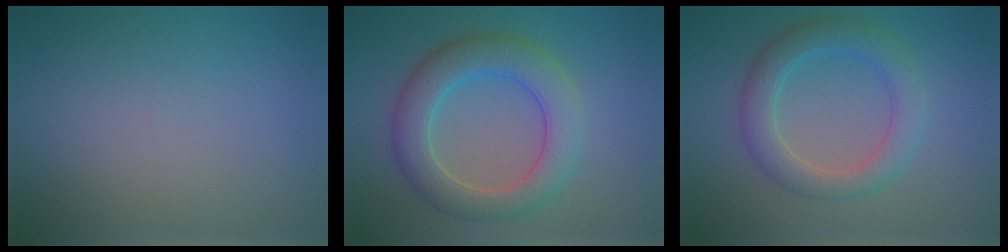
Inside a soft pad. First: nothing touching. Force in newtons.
{"total": 6.4, "press": 6.3, "slide": 0.2}
{"total": 4.4, "press": 4.4, "slide": 0.2}